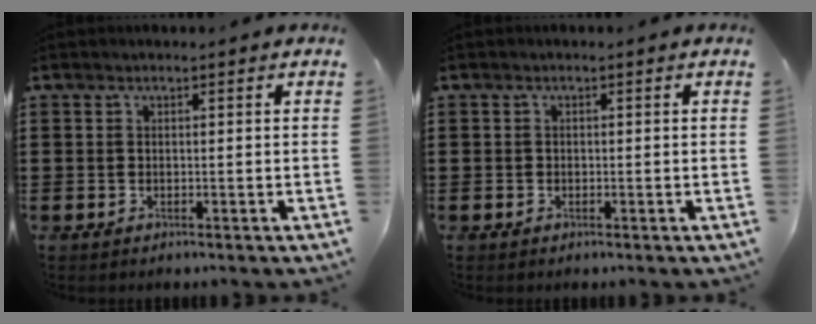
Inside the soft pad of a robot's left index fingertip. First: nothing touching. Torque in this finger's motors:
{"motor_torque": [-0.10, -0.04, -0.05, -0.01]}